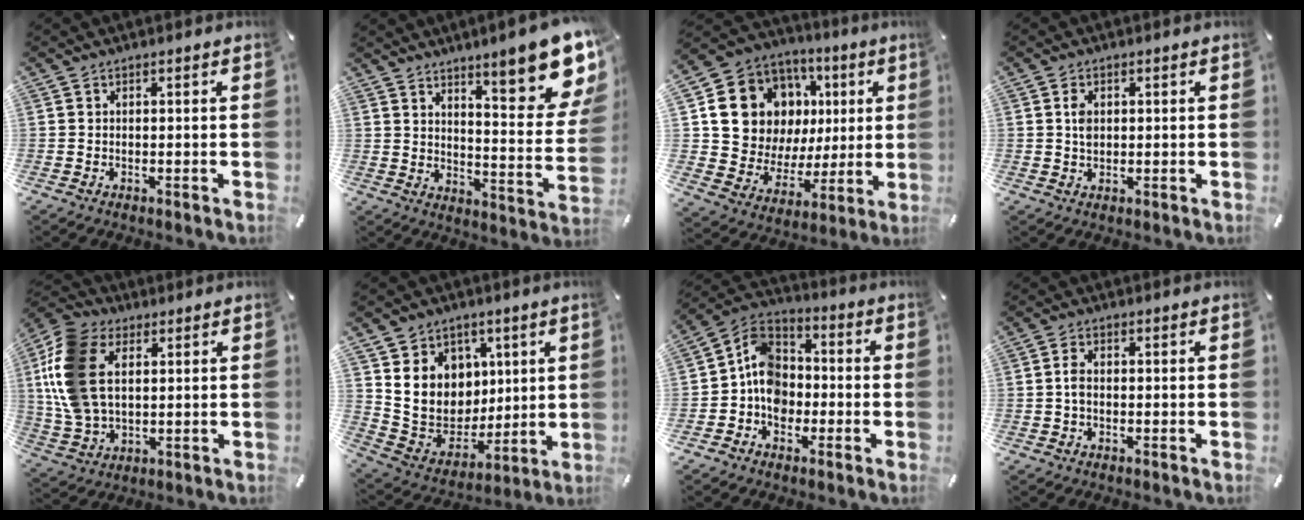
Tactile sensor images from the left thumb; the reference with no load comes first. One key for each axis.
{"total": 16.9, "fx": 11.6, "fy": 4.4, "fz": 11.4, "tx": -0.148, "ty": -0.097, "tz": 0.189}
{"total": 15.3, "fx": 5.7, "fy": 12.9, "fz": 6.0, "tx": -0.101, "ty": -0.036, "tz": 0.124}
{"total": 2.7, "fx": 0.6, "fy": 1.9, "fz": 1.9, "tx": -0.034, "ty": 0.003, "tz": 0.008}
{"total": 16.1, "fx": 3.4, "fy": 11.4, "fz": 10.8, "tx": -0.267, "ty": 0.007, "tz": 0.062}
{"total": 12.4, "fx": 3.3, "fy": 11.6, "fz": 2.8, "tx": -0.047, "ty": -0.035, "tz": 0.078}
{"total": 10.2, "fx": -3.1, "fy": 8.5, "fz": 4.7, "tx": -0.107, "ty": 0.031, "tz": -0.058}
{"total": 2.4, "fx": -0.1, "fy": 1.5, "fz": 2.0, "tx": -0.039, "ty": 0.003, "tz": -0.003}